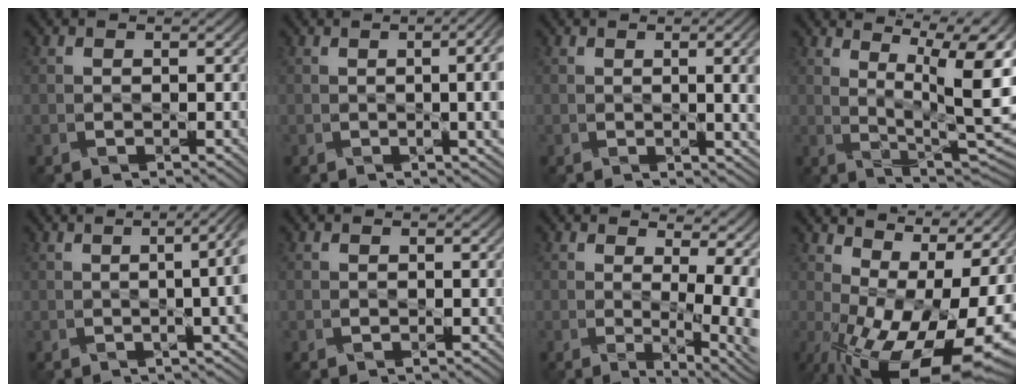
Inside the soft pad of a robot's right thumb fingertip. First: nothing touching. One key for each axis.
{"total": 9.4, "fx": 0.1, "fy": 3.5, "fz": 8.7, "tx": -0.092, "ty": 0.013, "tz": 0.008}
{"total": 7.6, "fx": 0.0, "fy": 2.5, "fz": 7.1, "tx": -0.079, "ty": 0.006, "tz": 0.011}
{"total": 13.4, "fx": 5.2, "fy": 3.9, "fz": 11.7, "tx": -0.161, "ty": 0.030, "tz": 0.088}
{"total": 7.7, "fx": 0.4, "fy": 2.0, "fz": 7.4, "tx": -0.088, "ty": 0.016, "tz": 0.002}
{"total": 0.0}
{"total": 8.2, "fx": 0.7, "fy": 3.6, "fz": 7.4, "tx": -0.088, "ty": 0.001, "tz": 0.022}
{"total": 16.1, "fx": -0.7, "fy": 8.7, "fz": 13.6, "tx": -0.200, "ty": -0.025, "tz": 0.026}